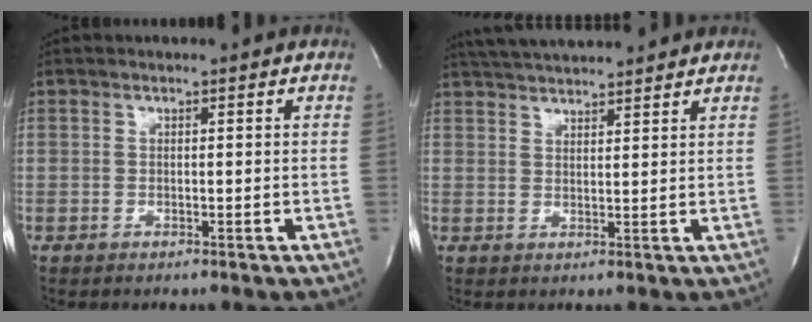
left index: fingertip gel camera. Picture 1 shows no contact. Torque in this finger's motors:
{"motor_torque": [0.04, -0.14, 0.26, 0.11]}